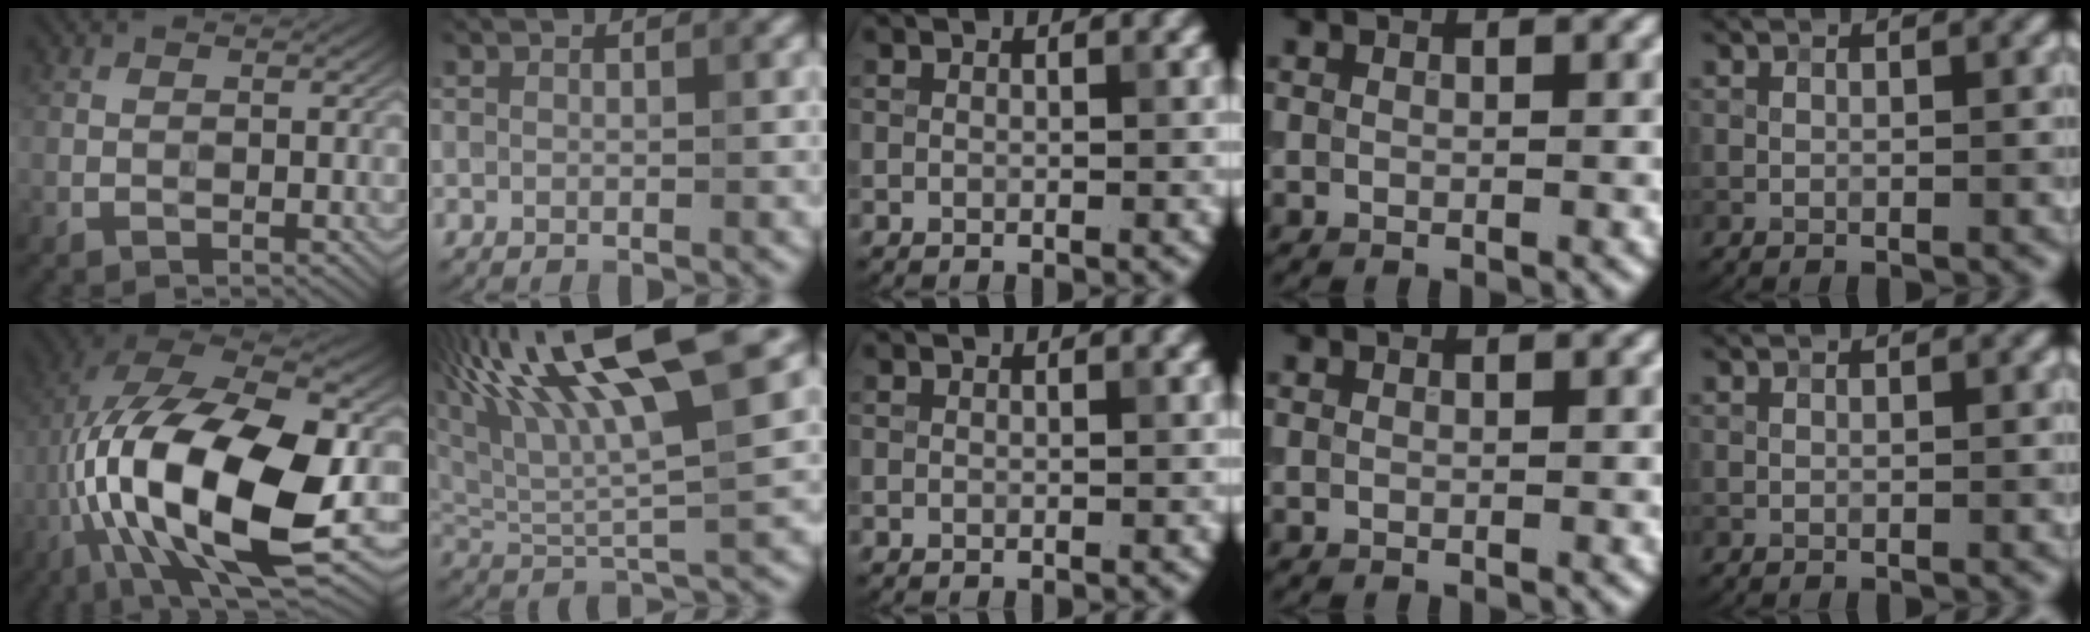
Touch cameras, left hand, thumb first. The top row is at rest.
{"thumb": {"total": 20.4, "force": [-3.4, 8.7, 18.2], "torque": [-0.359, 0.001, -0.055]}, "index": {"total": 14.9, "force": [7.5, 3.9, 12.3], "torque": [-0.219, 0.027, 0.124]}}